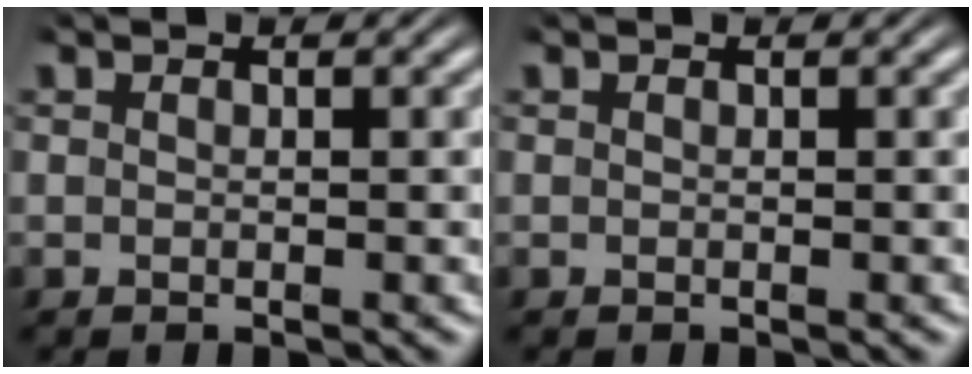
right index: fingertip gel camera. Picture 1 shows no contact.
{"total": 0.0}